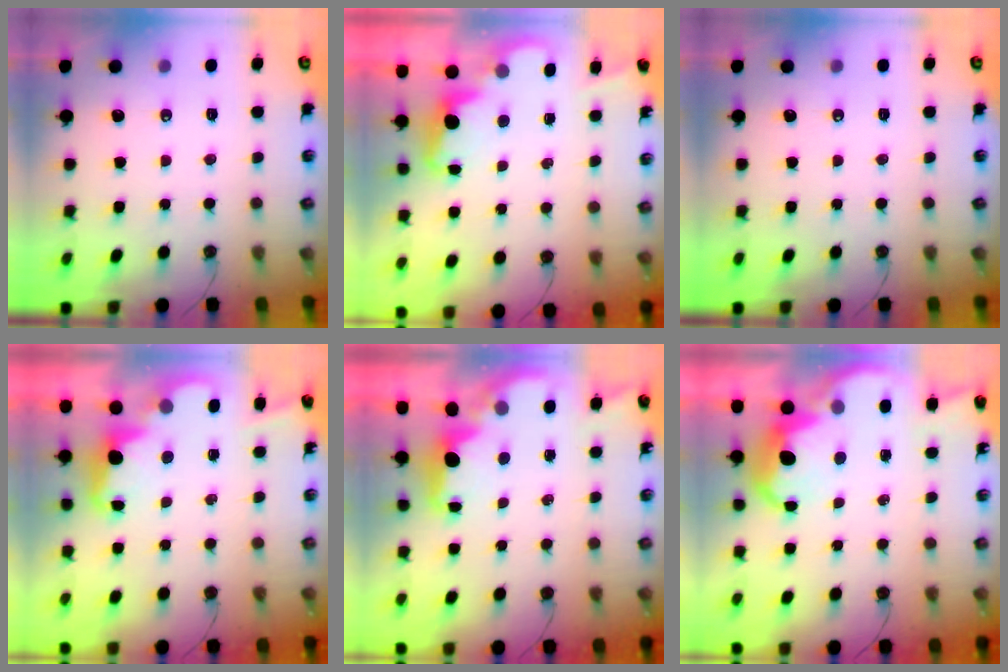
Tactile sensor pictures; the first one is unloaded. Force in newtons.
{"total": 2.3, "press": 2.2, "slide": 0.5}
{"total": 0.0}
{"total": 2.4, "press": 2.3, "slide": 0.5}
{"total": 2.2, "press": 2.1, "slide": 0.8}
{"total": 7.3, "press": 7.3, "slide": 0.6}